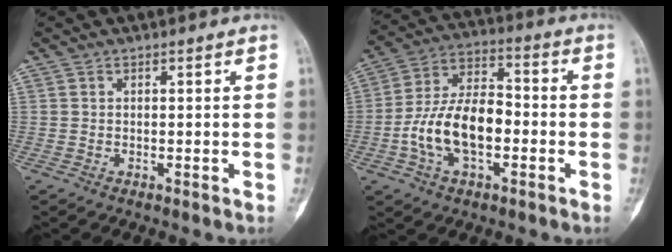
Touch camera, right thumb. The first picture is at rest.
{"total": 14.8, "force": [-3.3, 8.1, 11.9], "torque": [-0.216, 0.039, -0.063]}